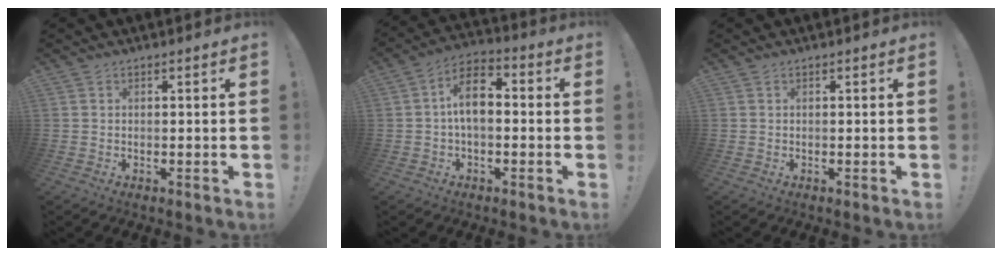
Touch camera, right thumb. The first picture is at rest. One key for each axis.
{"total": 10.1, "fx": 0.5, "fy": 5.8, "fz": 8.2, "tx": -0.145, "ty": 0.009, "tz": 0.012}
{"total": 0.0}